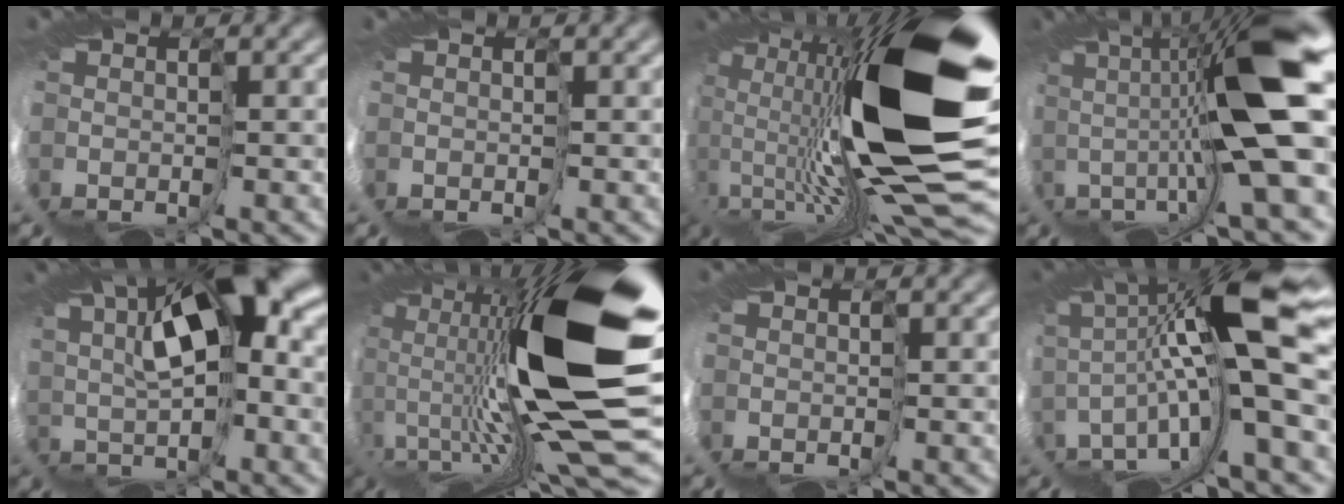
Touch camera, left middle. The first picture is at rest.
{"total": 0.5, "force": [0.1, -0.3, 0.4], "torque": [-0.005, 0.003, 0.006]}
{"total": 16.2, "force": [6.4, 4.0, 14.4], "torque": [-0.278, -0.015, 0.094]}
{"total": 10.0, "force": [3.6, -1.5, 9.2], "torque": [-0.152, 0.021, 0.049]}
{"total": 7.3, "force": [5.1, -0.6, 5.2], "torque": [-0.086, 0.024, 0.075]}
{"total": 15.8, "force": [6.0, 2.4, 14.4], "torque": [-0.264, -0.015, 0.087]}
{"total": 0.0}
{"total": 11.0, "force": [2.6, -0.7, 10.6], "torque": [-0.200, 0.014, 0.037]}